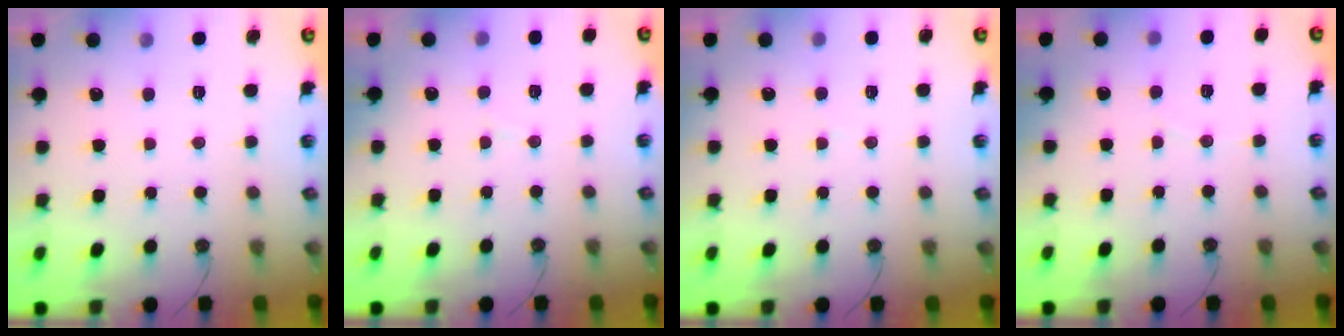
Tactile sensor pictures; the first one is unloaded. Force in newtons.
{"total": 3.6, "press": 3.6, "slide": 0.4}
{"total": 2.9, "press": 2.9, "slide": 0.2}
{"total": 2.0, "press": 1.8, "slide": 1.0}